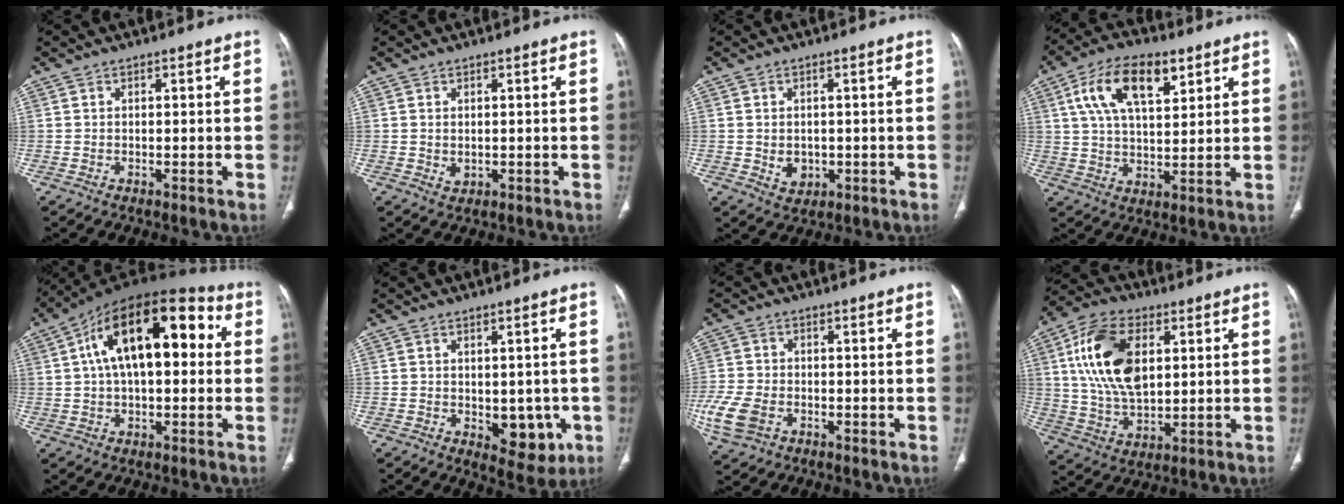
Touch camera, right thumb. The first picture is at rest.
{"total": 1.5, "force": [0.1, 1.2, 1.0], "torque": [-0.016, -0.003, 0.009]}
{"total": 3.6, "force": [-0.4, 2.9, 2.1], "torque": [-0.021, -0.002, 0.007]}
{"total": 14.4, "force": [6.4, 7.1, 10.8], "torque": [-0.176, -0.005, 0.114]}
{"total": 20.5, "force": [4.1, 10.3, 17.2], "torque": [-0.257, 0.041, 0.053]}
{"total": 7.7, "force": [-1.6, 4.7, 5.8], "torque": [-0.036, -0.009, -0.009]}
{"total": 8.8, "force": [-3.1, 6.2, 5.5], "torque": [-0.131, 0.002, -0.057]}
{"total": 17.1, "force": [4.3, 10.1, 13.1], "torque": [-0.233, -0.003, 0.082]}